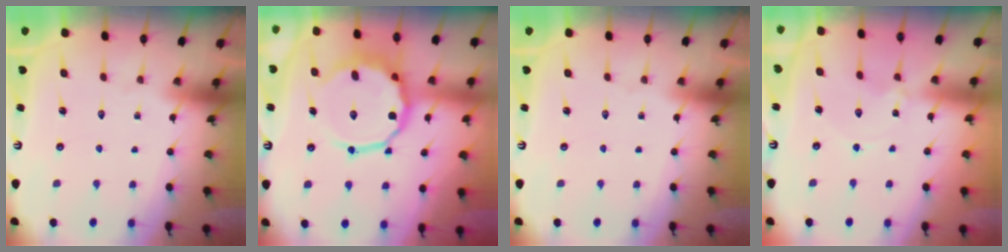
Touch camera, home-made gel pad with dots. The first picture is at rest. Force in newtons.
{"total": 12.0, "press": 11.8, "slide": 2.5}
{"total": 0.0}
{"total": 0.0}